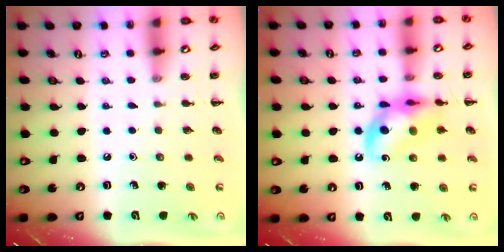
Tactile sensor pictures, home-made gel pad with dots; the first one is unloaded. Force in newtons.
{"total": 13.5, "press": 13.2, "slide": 3.0}